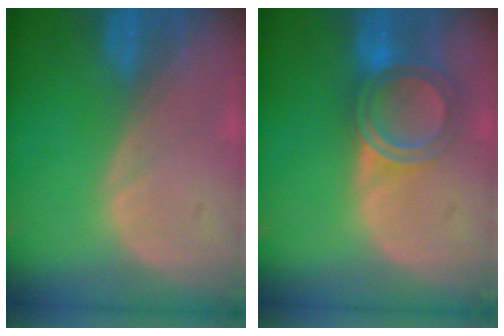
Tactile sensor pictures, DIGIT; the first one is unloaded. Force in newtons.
{"total": 6.1, "press": 5.3, "slide": 3.1}